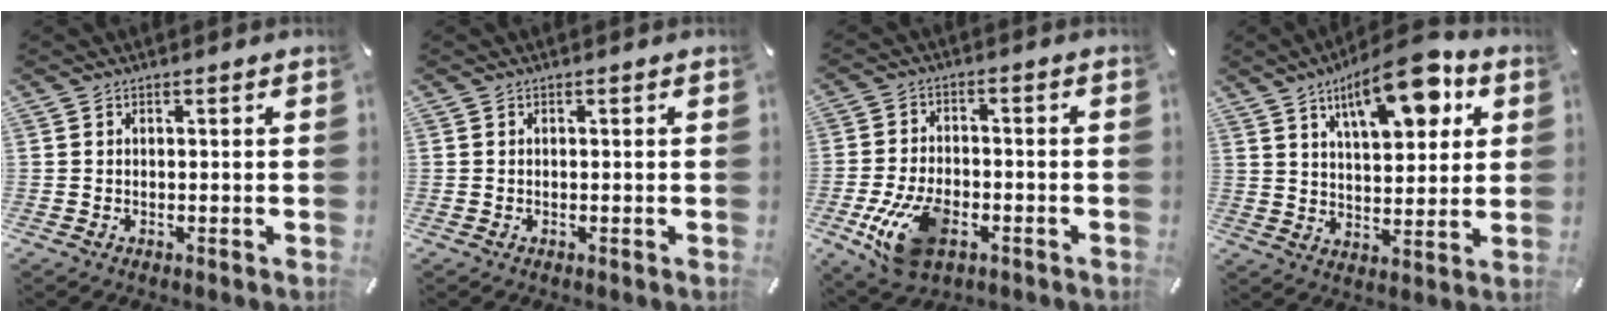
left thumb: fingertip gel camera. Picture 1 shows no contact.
{"total": 0.0}
{"total": 12.8, "force": [-4.8, 7.7, 9.0], "torque": [-0.183, 0.007, -0.085]}
{"total": 15.7, "force": [8.5, 6.7, 11.3], "torque": [-0.166, -0.031, 0.140]}